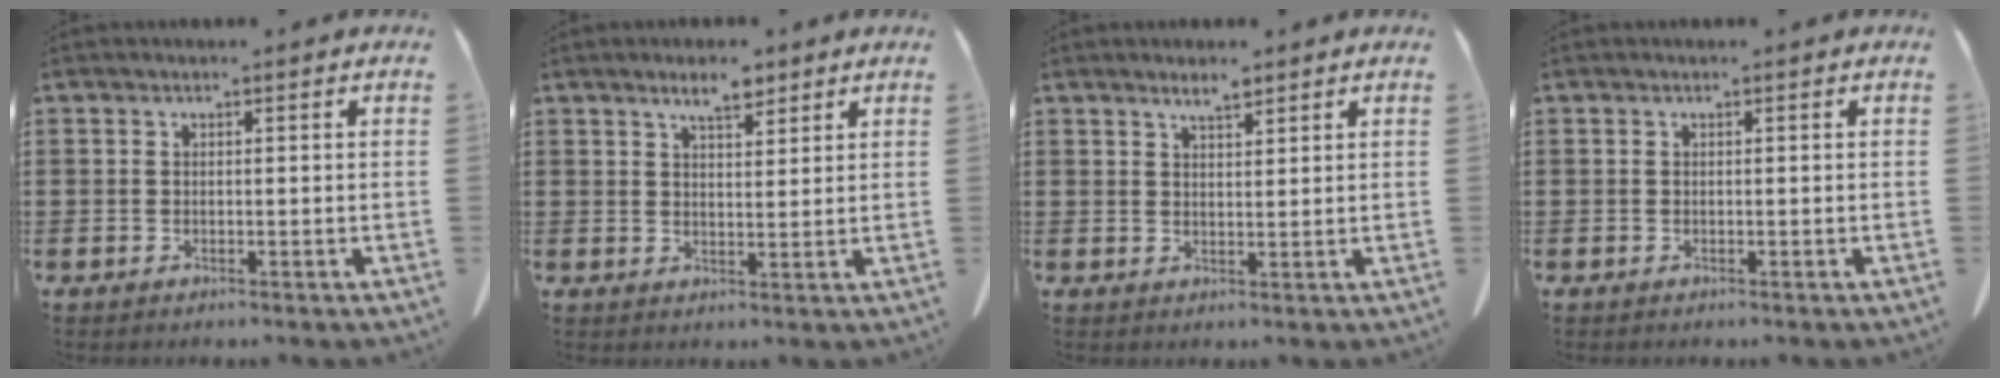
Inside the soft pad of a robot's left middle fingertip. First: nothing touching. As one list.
[{"total": 4.3, "force": [3.4, 1.2, 2.3], "torque": [-0.044, -0.006, 0.060]}, {"total": 2.6, "force": [2.1, 0.4, 1.4], "torque": [-0.030, 0.000, 0.039]}, {"total": 0.0}]